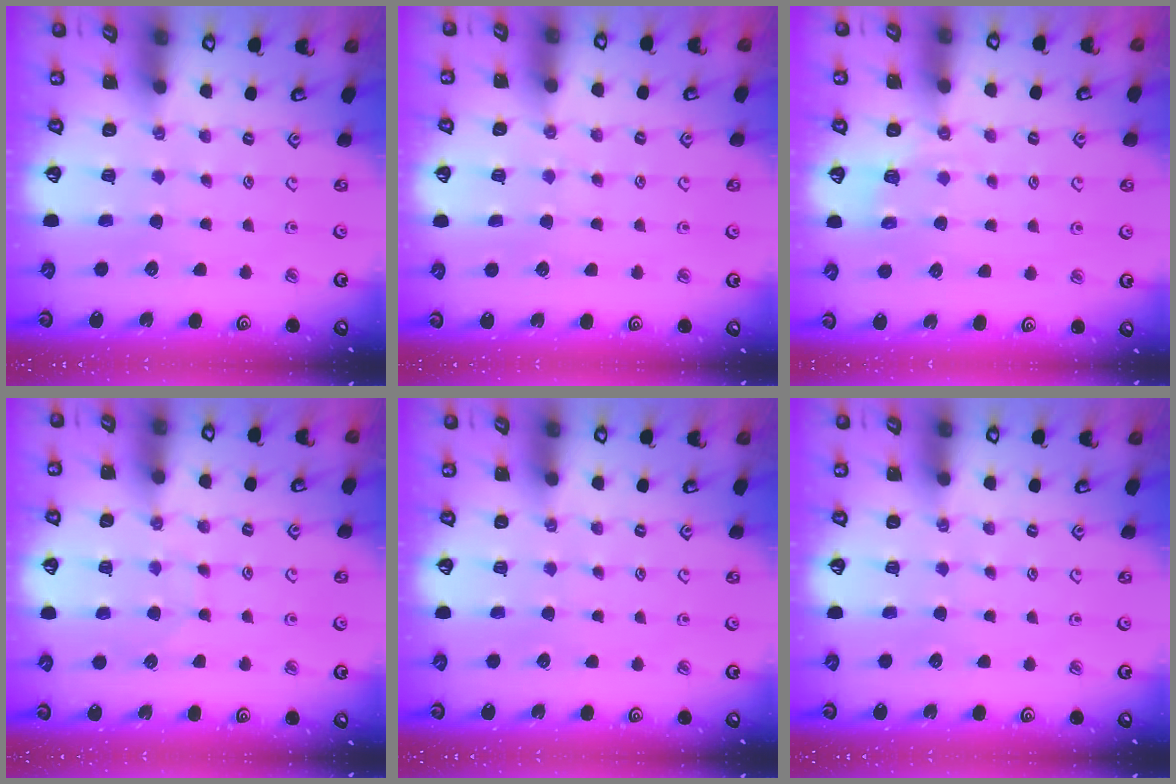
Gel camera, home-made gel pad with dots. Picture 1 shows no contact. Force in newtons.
{"total": 3.7, "press": 3.7, "slide": 0.5}
{"total": 3.1, "press": 2.4, "slide": 2.0}
{"total": 6.7, "press": 6.7, "slide": 0.4}
{"total": 0.0}
{"total": 0.0}